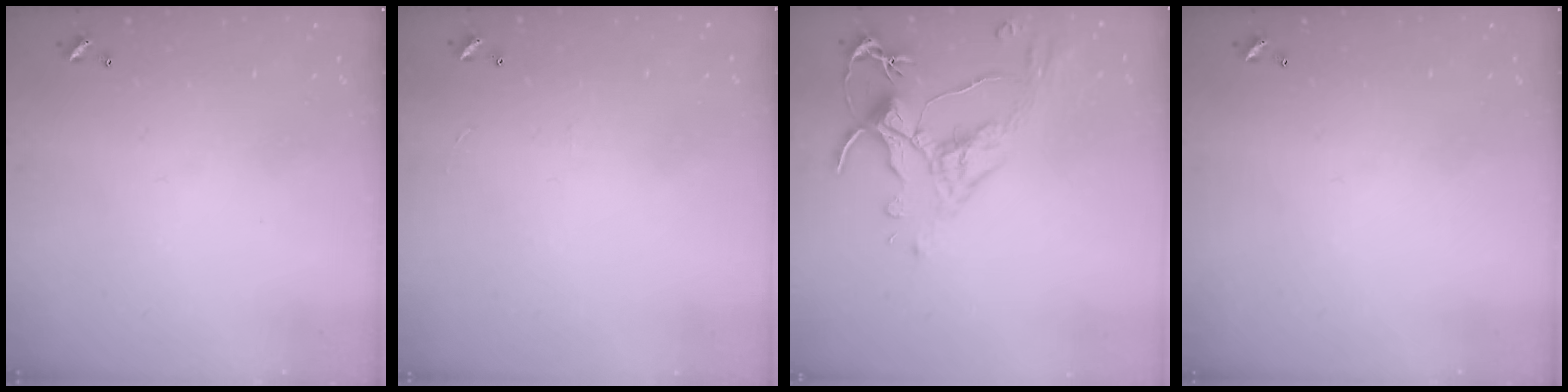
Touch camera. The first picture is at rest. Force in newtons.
{"total": 1.3, "press": 1.3, "slide": 0.4}
{"total": 2.5, "press": 2.1, "slide": 1.2}
{"total": 0.0}